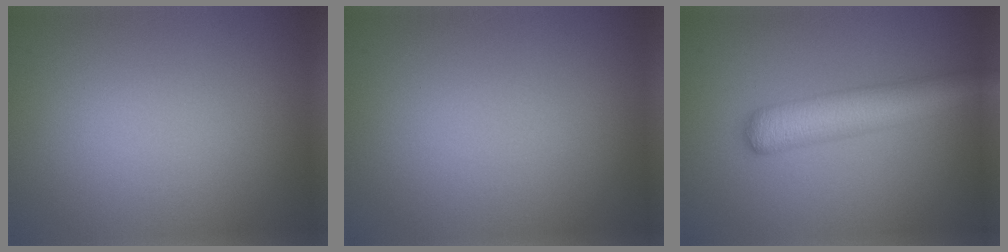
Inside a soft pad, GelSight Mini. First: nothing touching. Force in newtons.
{"total": 0.0}
{"total": 5.7, "press": 5.7, "slide": 0.2}